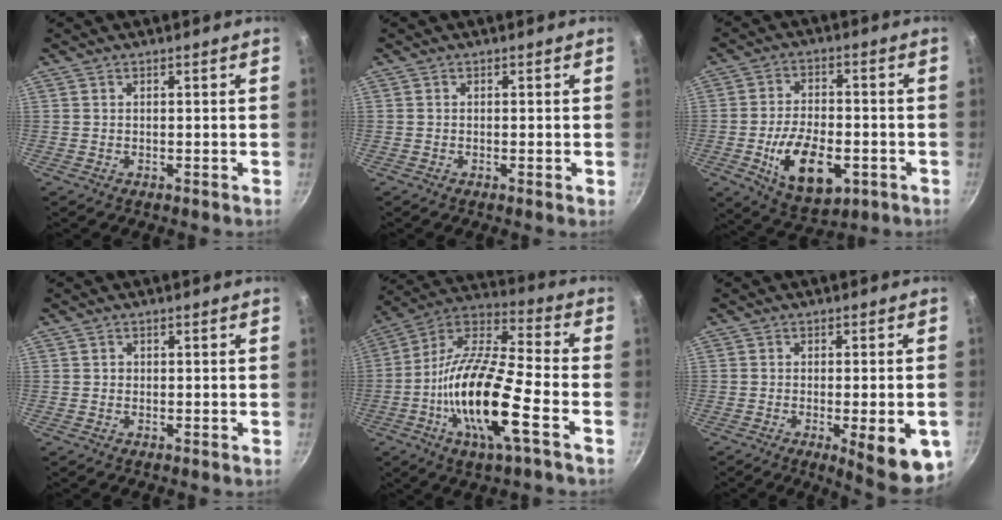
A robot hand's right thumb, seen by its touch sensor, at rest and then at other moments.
{"total": 0.7, "force": [-0.2, 0.0, 0.6], "torque": [-0.010, -0.001, -0.006]}
{"total": 14.2, "force": [-4.2, 7.7, 11.2], "torque": [-0.175, 0.011, -0.060]}
{"total": 0.6, "force": [0.0, 0.6, 0.1], "torque": [0.003, 0.003, -0.002]}
{"total": 19.9, "force": [-6.4, 5.1, 18.1], "torque": [-0.340, 0.031, -0.140]}
{"total": 12.0, "force": [-3.9, 3.1, 10.9], "torque": [-0.123, 0.004, -0.046]}